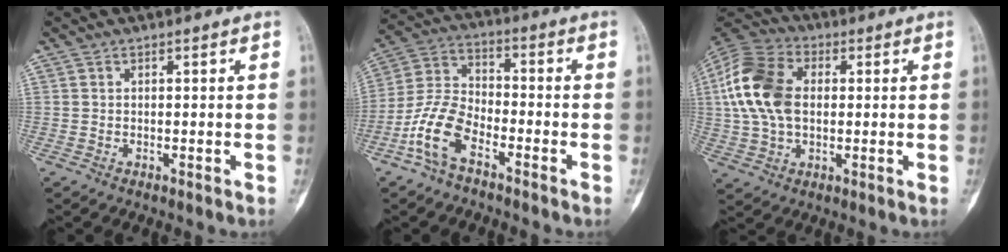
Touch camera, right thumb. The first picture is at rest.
{"total": 10.2, "force": [-5.5, 5.2, 6.8], "torque": [-0.144, 0.039, -0.115]}
{"total": 15.6, "force": [1.7, 10.4, 11.5], "torque": [-0.223, 0.020, 0.026]}